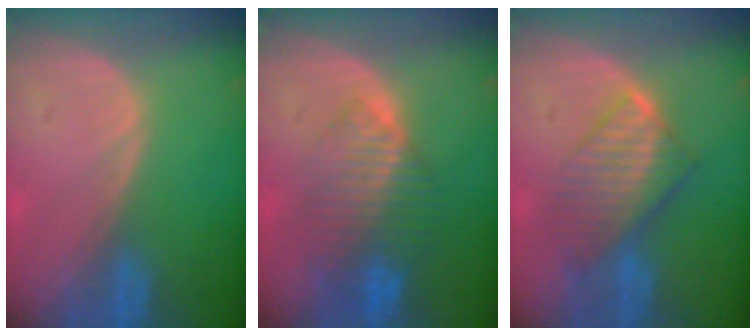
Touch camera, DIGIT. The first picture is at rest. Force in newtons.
{"total": 8.4, "press": 7.2, "slide": 4.3}
{"total": 8.0, "press": 7.1, "slide": 3.7}